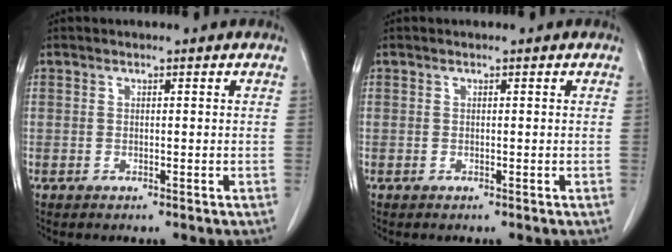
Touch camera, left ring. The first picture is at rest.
{"total": 0.0}